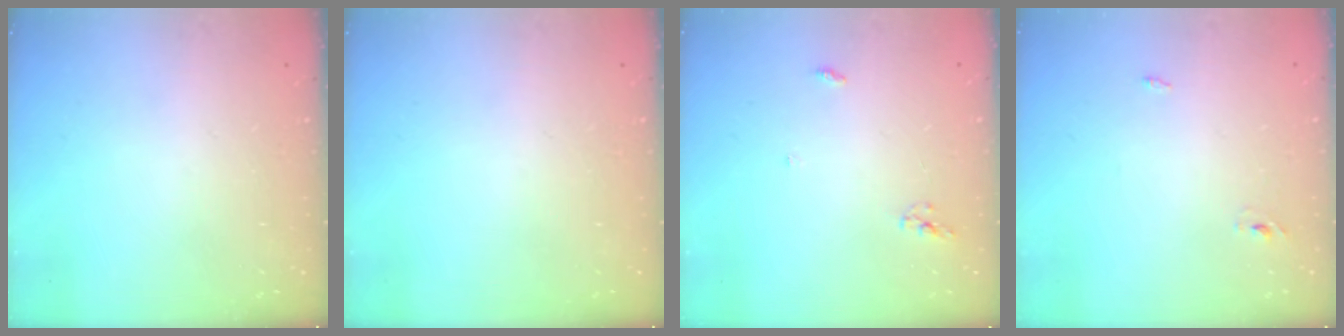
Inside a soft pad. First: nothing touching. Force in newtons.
{"total": 0.0}
{"total": 3.8, "press": 3.8, "slide": 0.1}
{"total": 2.3, "press": 2.1, "slide": 1.0}